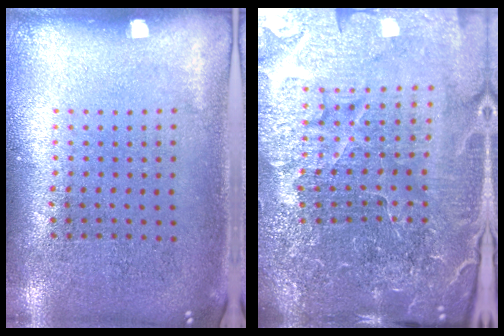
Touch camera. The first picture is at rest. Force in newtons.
{"total": 6.6, "press": 5.9, "slide": 3.1}